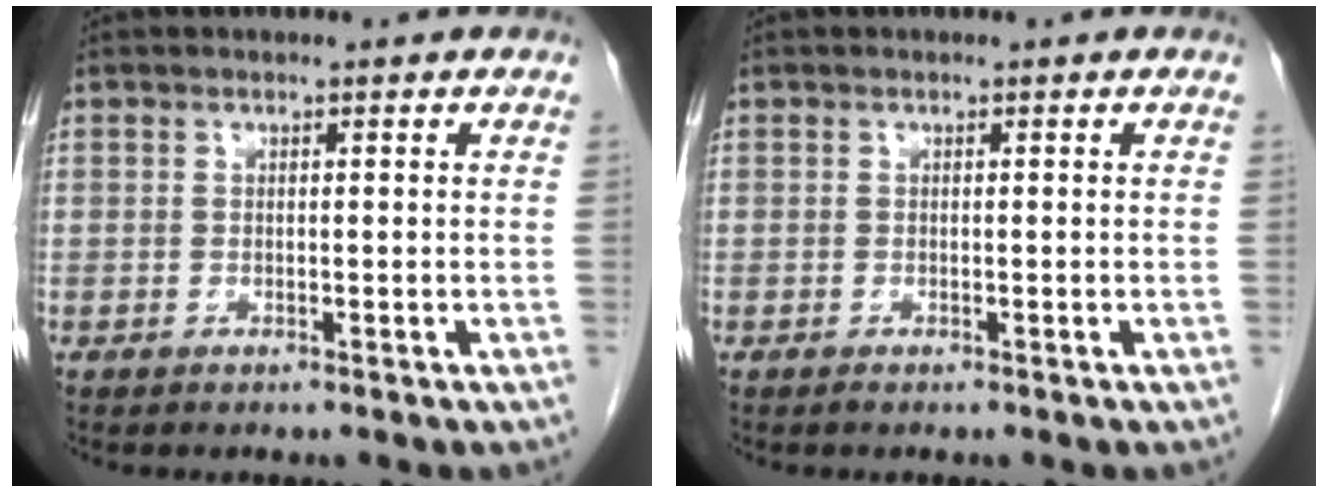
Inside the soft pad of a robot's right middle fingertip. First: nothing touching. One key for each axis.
{"total": 0.0}